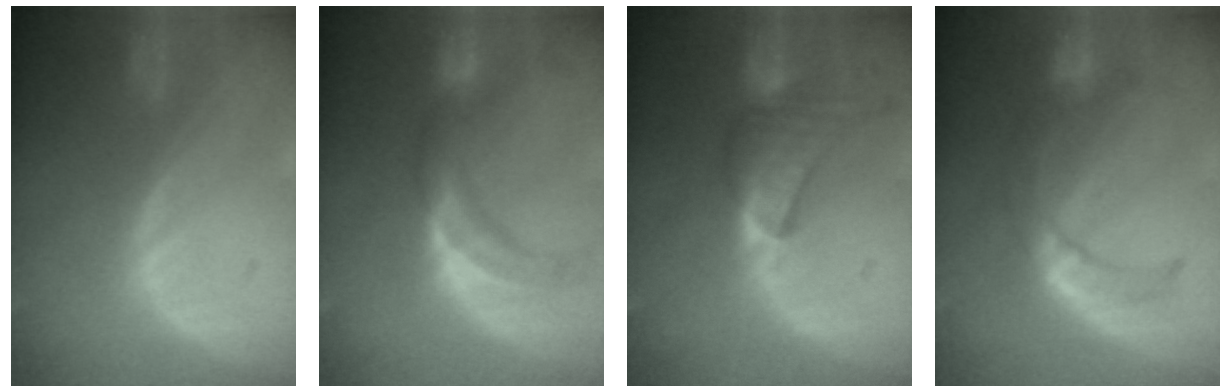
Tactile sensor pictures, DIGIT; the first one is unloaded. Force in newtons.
{"total": 9.8, "press": 9.4, "slide": 2.9}
{"total": 9.0, "press": 8.5, "slide": 2.7}
{"total": 7.0, "press": 6.8, "slide": 1.4}